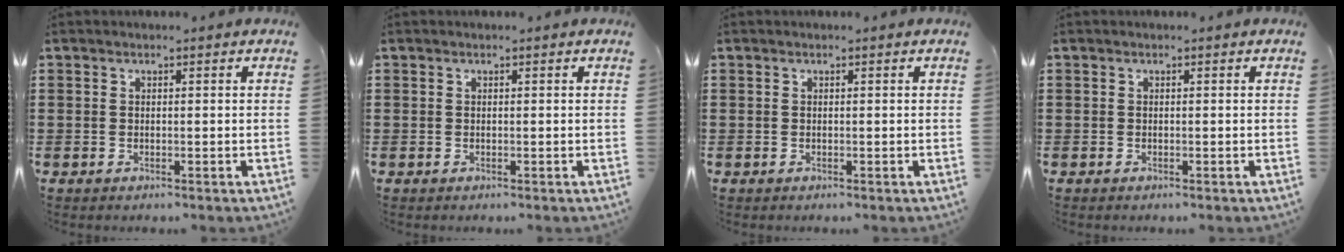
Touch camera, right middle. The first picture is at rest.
{"total": 0.0}
{"total": 0.0}
{"total": 0.0}